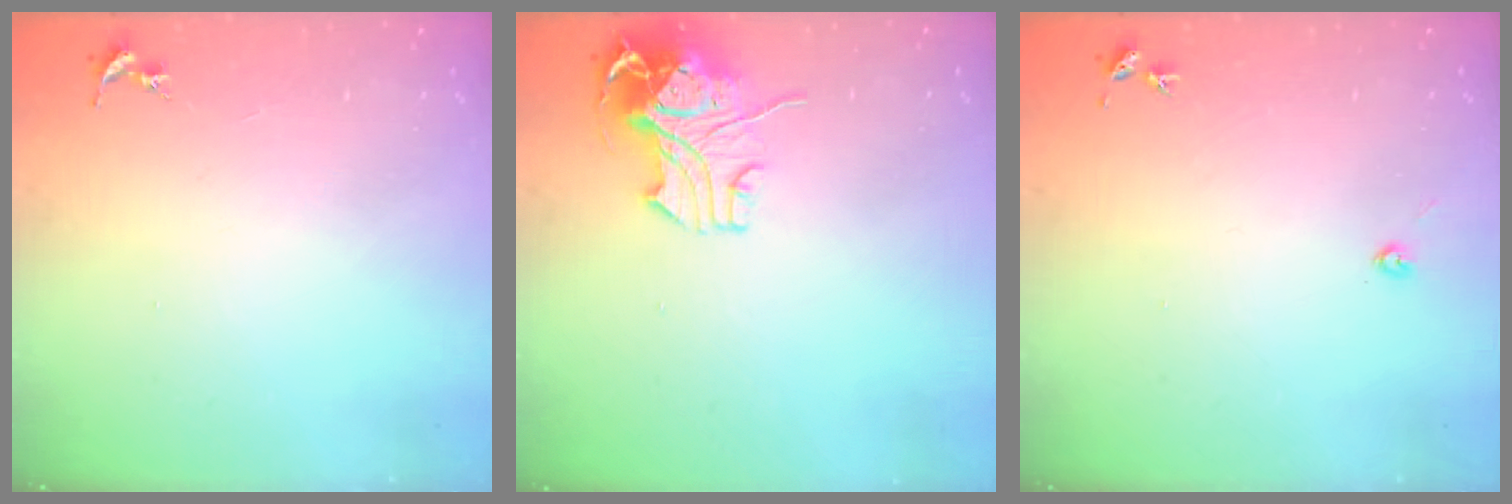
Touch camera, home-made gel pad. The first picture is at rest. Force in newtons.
{"total": 10.7, "press": 10.6, "slide": 1.8}
{"total": 2.2, "press": 2.2, "slide": 0.3}